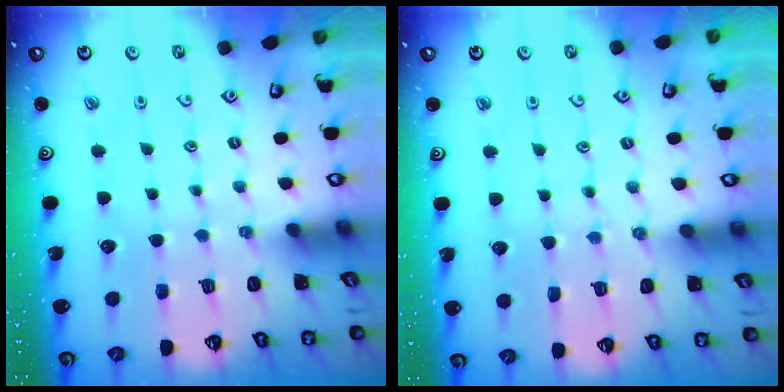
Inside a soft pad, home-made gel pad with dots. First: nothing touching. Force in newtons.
{"total": 2.9, "press": 2.9, "slide": 0.2}